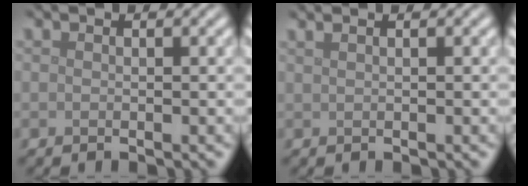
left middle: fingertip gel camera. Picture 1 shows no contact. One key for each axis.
{"total": 2.1, "fx": 1.3, "fy": 1.0, "fz": 1.3, "tx": -0.012, "ty": 0.005, "tz": -0.001}